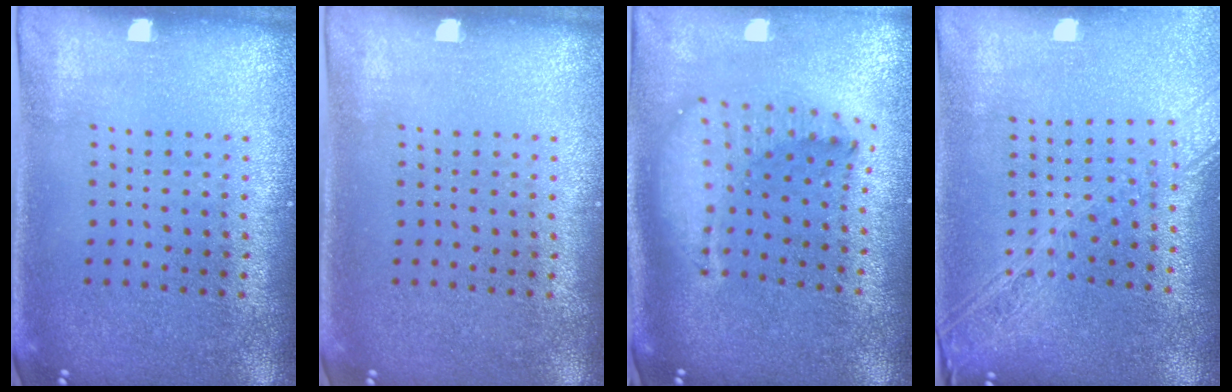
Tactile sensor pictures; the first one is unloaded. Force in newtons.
{"total": 0.0}
{"total": 2.1, "press": 1.7, "slide": 1.3}
{"total": 2.2, "press": 1.9, "slide": 1.2}